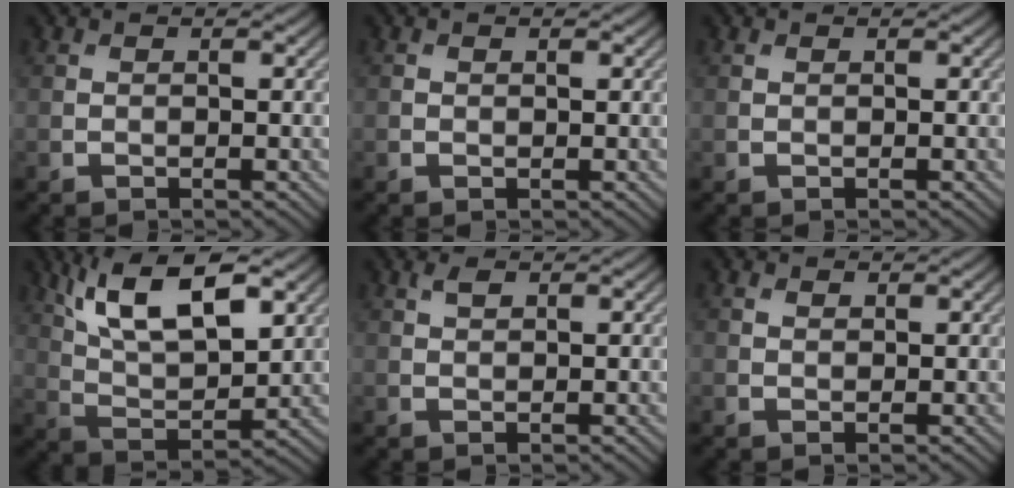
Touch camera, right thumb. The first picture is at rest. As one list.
[{"total": 0.5, "force": [0.2, 0.2, 0.4], "torque": [-0.006, -0.001, 0.002]}, {"total": 0.0}, {"total": 12.5, "force": [6.3, 5.0, 9.5], "torque": [-0.196, 0.001, 0.116]}, {"total": 1.3, "force": [0.8, 0.6, 0.9], "torque": [-0.020, 0.002, 0.016]}, {"total": 0.9, "force": [0.6, 0.6, 0.3], "torque": [-0.007, 0.000, 0.011]}]